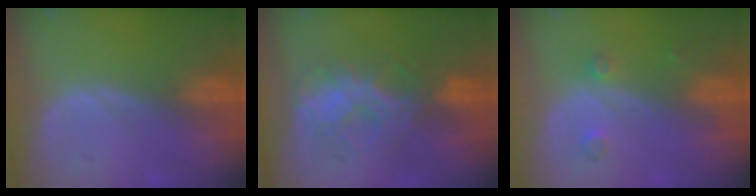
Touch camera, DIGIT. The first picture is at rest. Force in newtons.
{"total": 6.8, "press": 6.7, "slide": 1.2}
{"total": 2.1, "press": 1.8, "slide": 1.1}